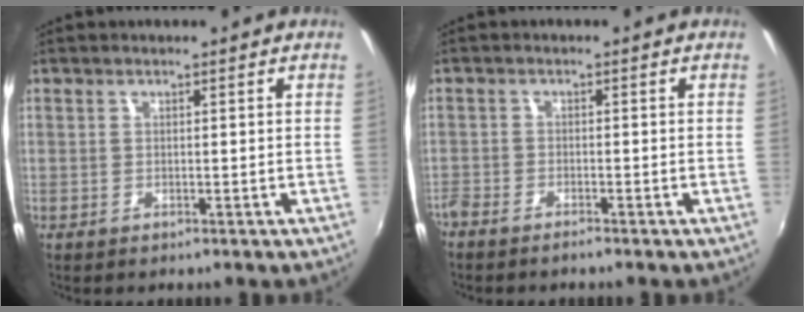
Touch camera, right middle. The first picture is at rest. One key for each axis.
{"total": 3.5, "fx": -3.1, "fy": 0.8, "fz": 1.3, "tx": -0.043, "ty": -0.013, "tz": -0.064}